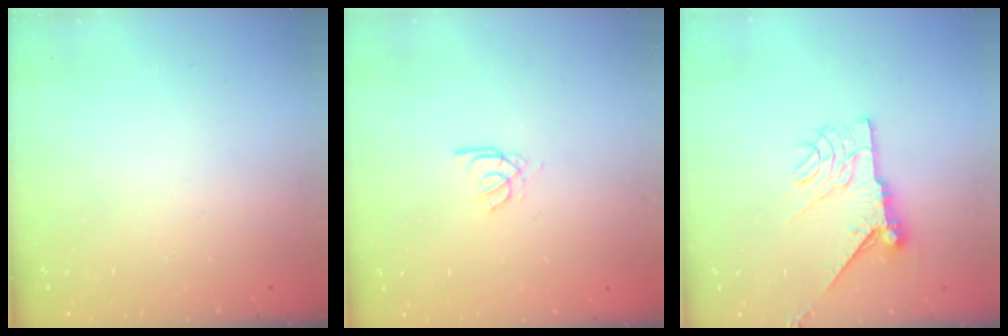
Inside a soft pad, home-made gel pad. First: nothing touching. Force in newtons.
{"total": 2.4, "press": 2.4, "slide": 0.3}
{"total": 10.5, "press": 10.5, "slide": 0.4}